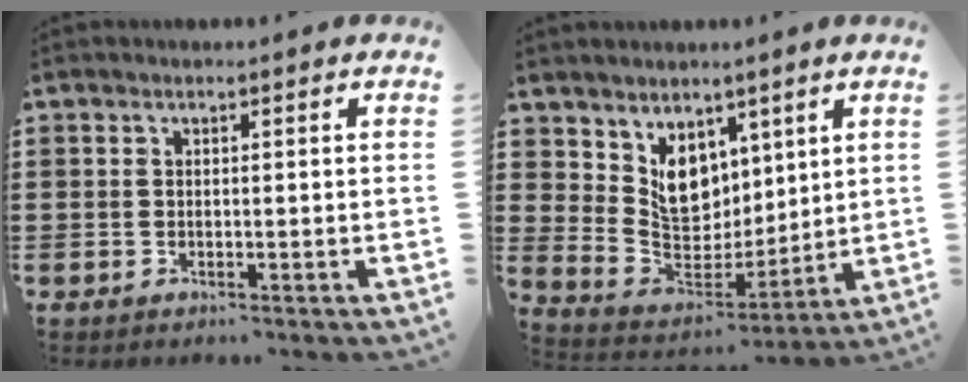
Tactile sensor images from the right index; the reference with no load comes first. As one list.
[{"total": 8.2, "force": [4.5, 5.9, 3.3], "torque": [-0.087, -0.019, 0.091]}]